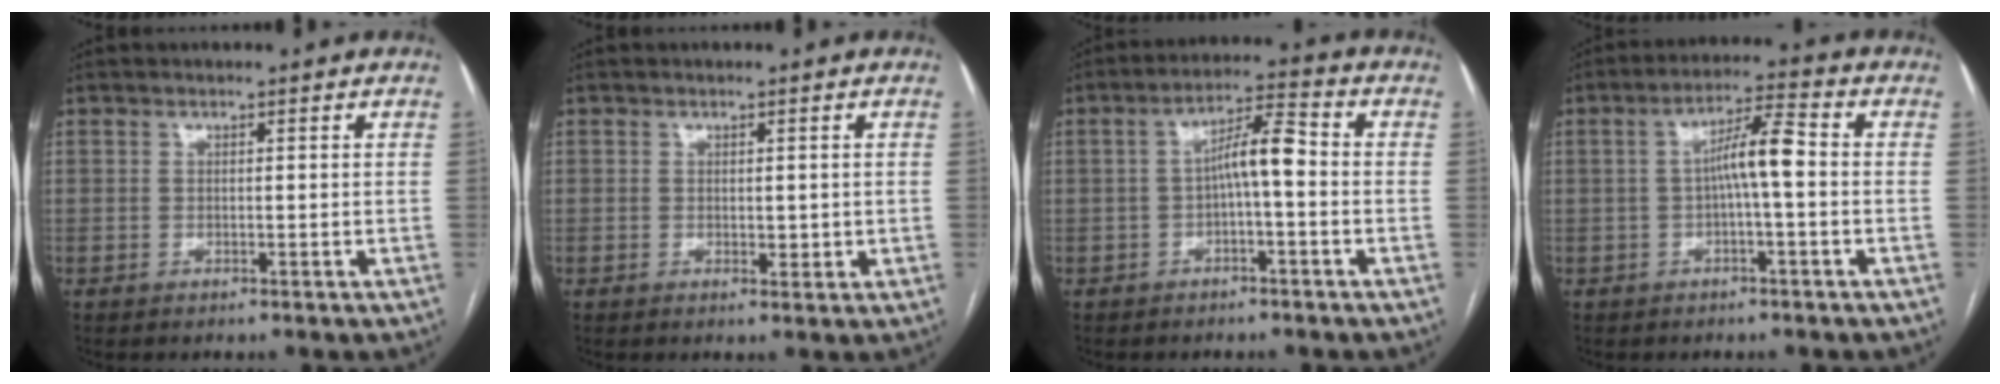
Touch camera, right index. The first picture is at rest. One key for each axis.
{"total": 1.7, "fx": 0.2, "fy": 1.2, "fz": 1.3, "tx": -0.015, "ty": -0.003, "tz": 0.005}
{"total": 6.3, "fx": -0.4, "fy": 1.3, "fz": 6.2, "tx": -0.106, "ty": 0.027, "tz": -0.008}
{"total": 6.4, "fx": -0.1, "fy": 0.8, "fz": 6.3, "tx": -0.111, "ty": 0.020, "tz": -0.002}